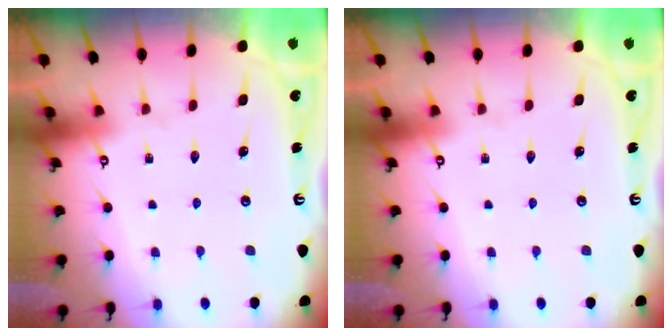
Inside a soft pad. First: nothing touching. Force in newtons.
{"total": 0.0}